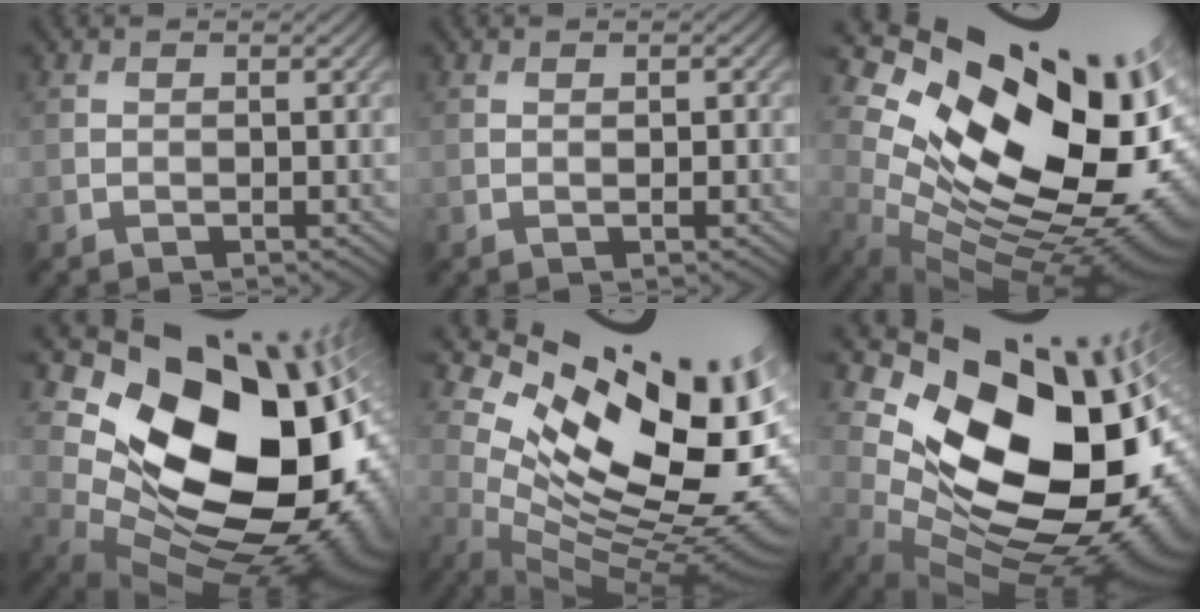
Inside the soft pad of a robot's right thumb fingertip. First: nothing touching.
{"total": 0.9, "force": [0.1, 0.3, 0.9], "torque": [-0.013, -0.001, 0.003]}
{"total": 20.3, "force": [6.2, 11.6, 15.4], "torque": [-0.247, 0.015, 0.139]}
{"total": 21.3, "force": [4.0, 14.4, 15.1], "torque": [-0.245, -0.015, 0.104]}
{"total": 18.2, "force": [6.0, 9.0, 14.7], "torque": [-0.238, -0.024, 0.144]}
{"total": 19.9, "force": [4.4, 12.4, 15.0], "torque": [-0.230, -0.024, 0.109]}